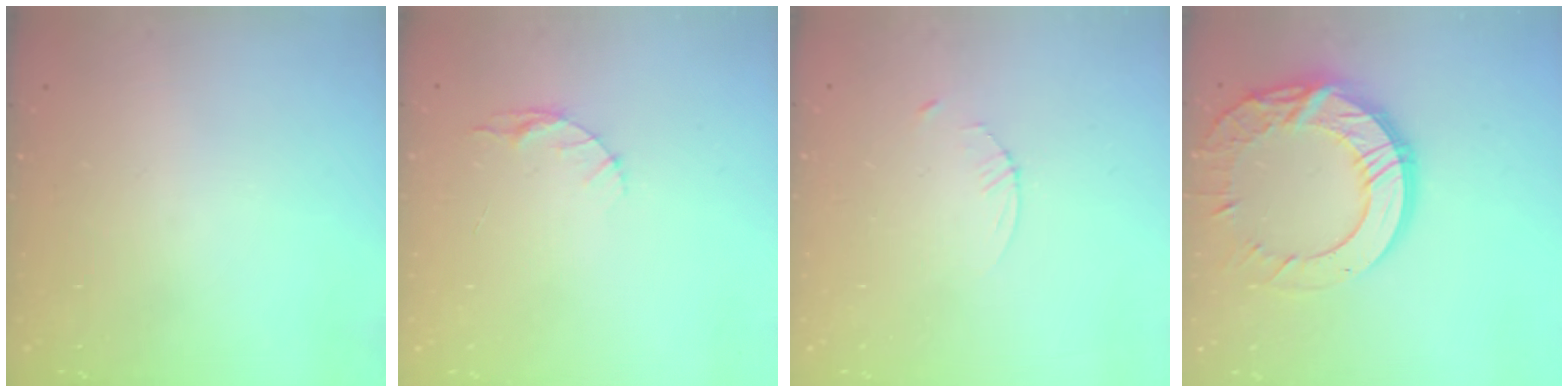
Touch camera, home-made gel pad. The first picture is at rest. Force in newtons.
{"total": 3.3, "press": 3.3, "slide": 0.4}
{"total": 2.3, "press": 2.3, "slide": 0.3}
{"total": 17.0, "press": 17.0, "slide": 1.2}